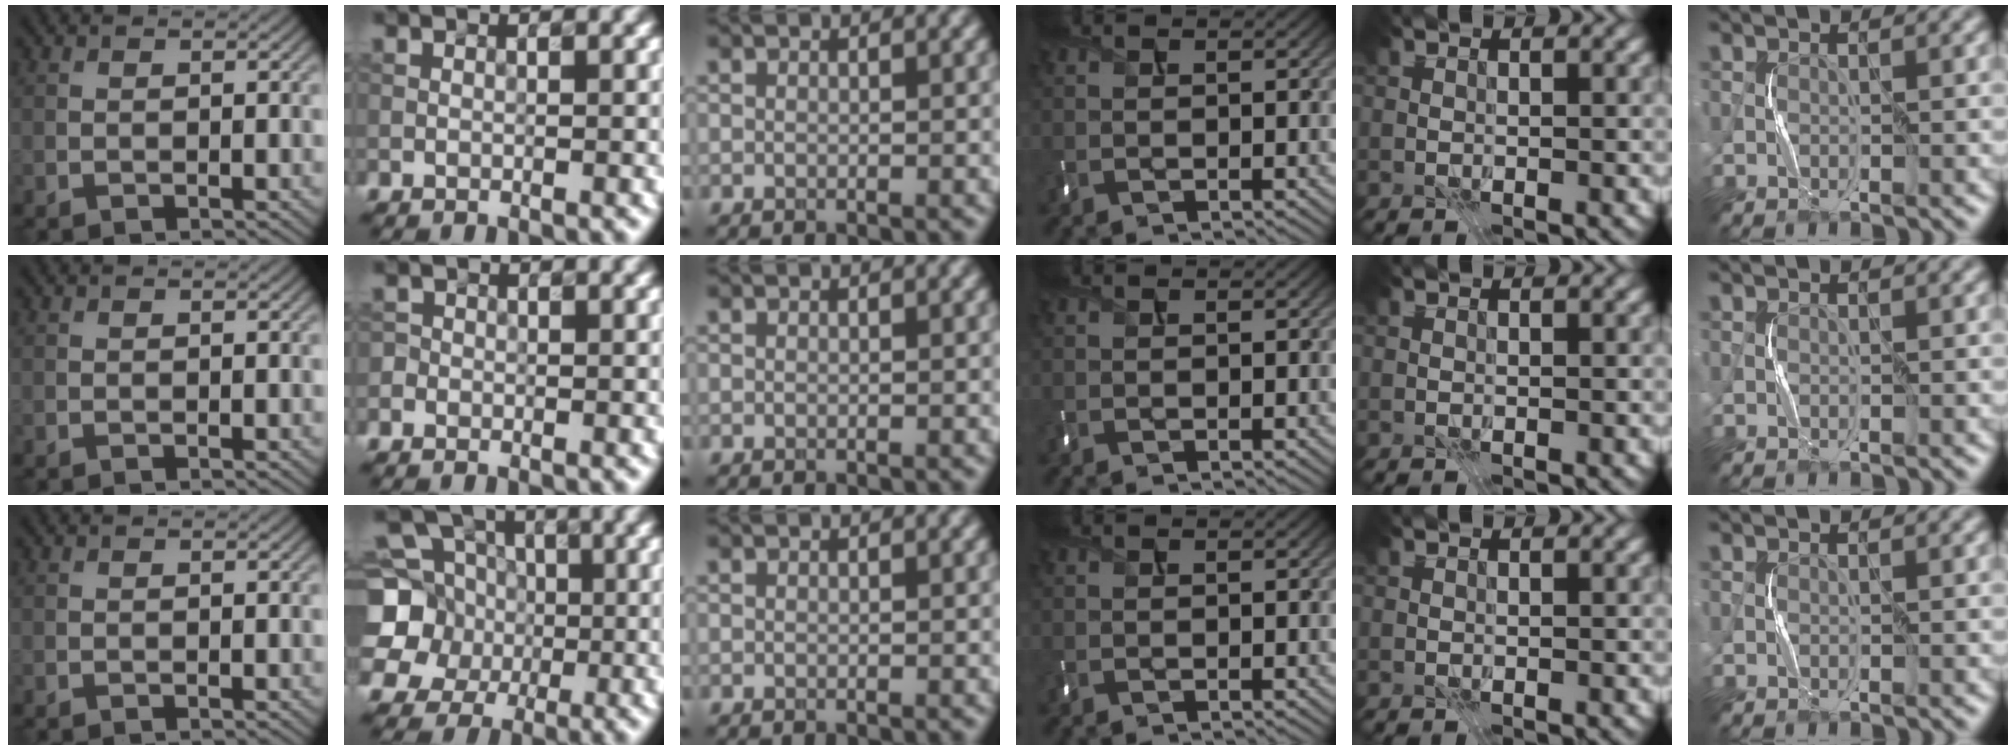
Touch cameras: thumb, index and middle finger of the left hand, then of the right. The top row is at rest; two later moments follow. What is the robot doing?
{"motion": "press", "object": "keyboard"}